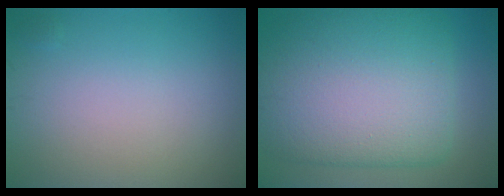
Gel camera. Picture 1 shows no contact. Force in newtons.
{"total": 13.4, "press": 13.4, "slide": 0.3}